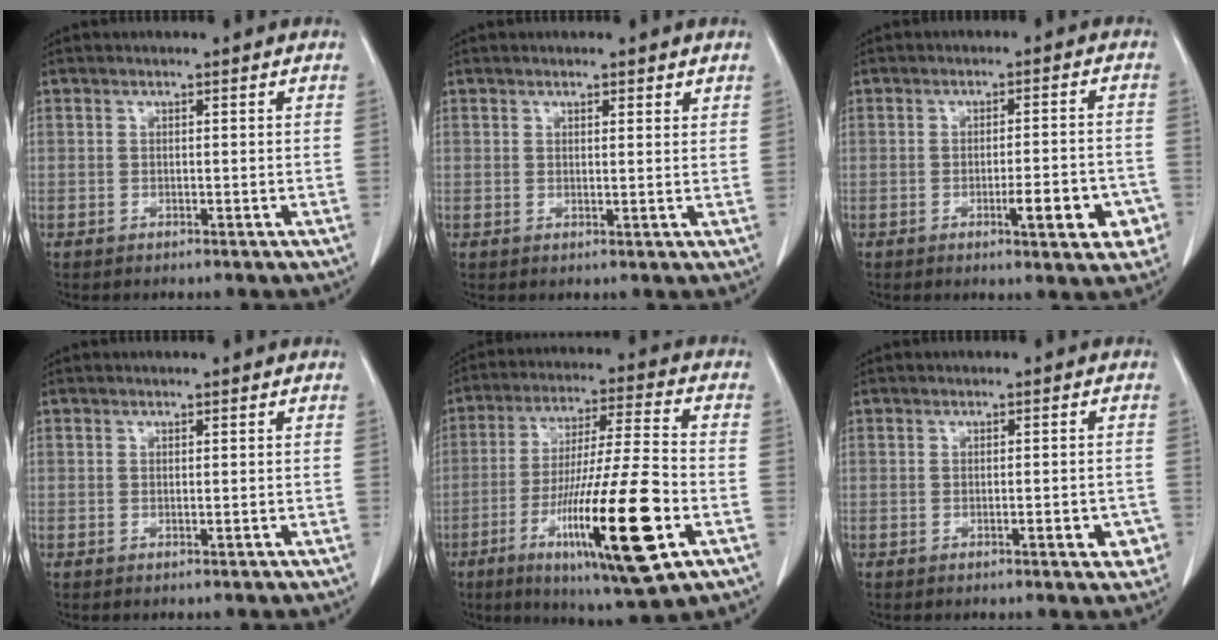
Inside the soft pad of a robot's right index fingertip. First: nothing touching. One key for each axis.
{"total": 1.9, "fx": 1.6, "fy": 0.5, "fz": 0.9, "tx": -0.015, "ty": -0.003, "tz": 0.022}
{"total": 7.5, "fx": -2.9, "fy": 1.4, "fz": 6.8, "tx": -0.085, "ty": 0.003, "tz": -0.033}
{"total": 0.0}
{"total": 20.6, "fx": -7.3, "fy": 1.3, "fz": 19.2, "tx": -0.341, "ty": -0.031, "tz": -0.121}
{"total": 3.4, "fx": -1.2, "fy": 1.0, "fz": 3.0, "tx": -0.037, "ty": 0.000, "tz": -0.013}